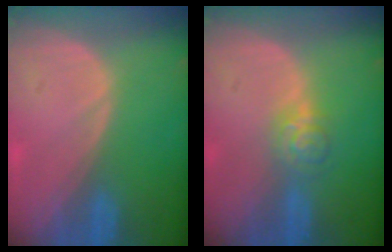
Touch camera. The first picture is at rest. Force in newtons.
{"total": 3.9, "press": 3.6, "slide": 1.3}